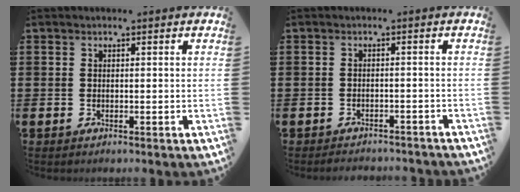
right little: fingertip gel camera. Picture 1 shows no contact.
{"total": 1.5, "force": [-1.5, 0.0, 0.0], "torque": [-0.005, 0.003, -0.031]}